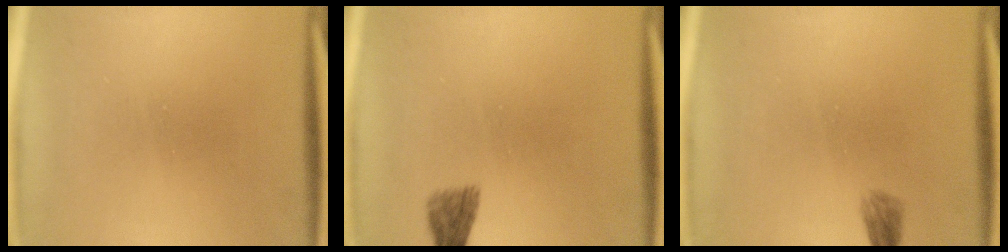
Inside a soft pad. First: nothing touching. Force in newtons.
{"total": 1.9}
{"total": 1.7}